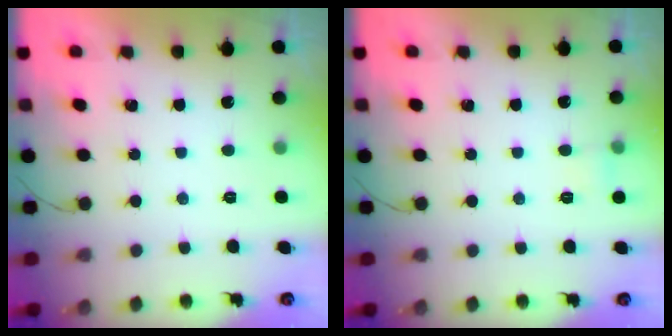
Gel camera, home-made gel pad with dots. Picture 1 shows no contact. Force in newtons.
{"total": 7.5, "press": 3.4, "slide": 6.7}